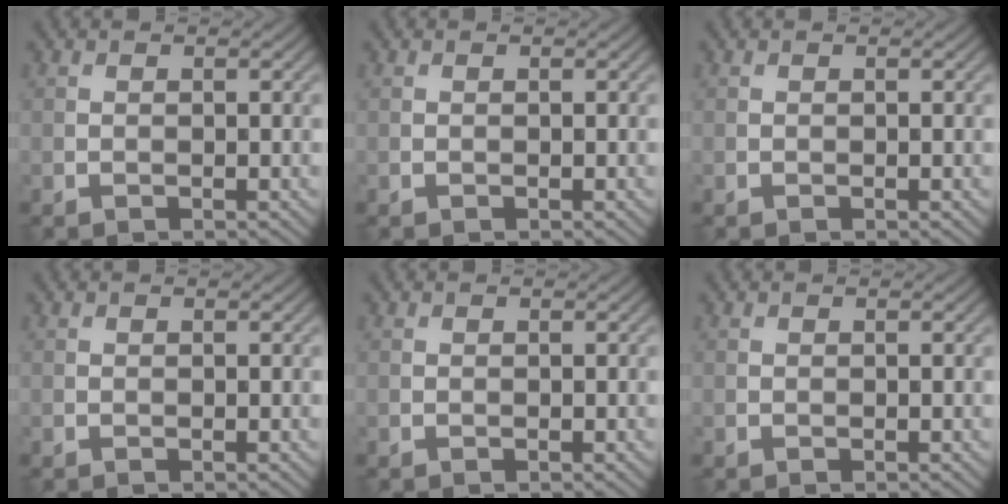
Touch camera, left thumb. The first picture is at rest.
{"total": 0.0}
{"total": 0.0}
{"total": 0.0}
{"total": 0.0}
{"total": 0.0}